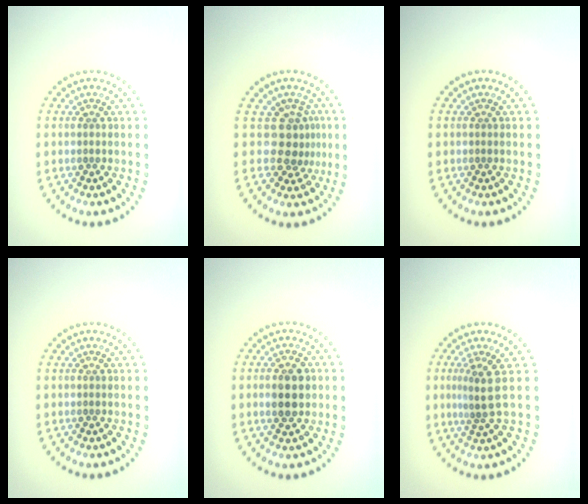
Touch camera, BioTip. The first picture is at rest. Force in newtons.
{"total": 2.8, "press": 2.0, "slide": 2.0}
{"total": 0.0}
{"total": 0.0}
{"total": 3.8, "press": 3.8, "slide": 0.2}
{"total": 2.5, "press": 1.6, "slide": 1.9}